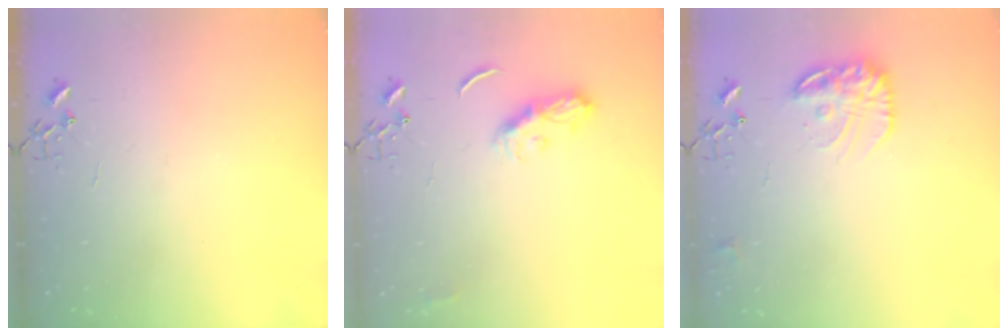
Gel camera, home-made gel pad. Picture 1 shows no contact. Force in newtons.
{"total": 8.4, "press": 8.4, "slide": 0.2}
{"total": 14.8, "press": 14.8, "slide": 0.8}